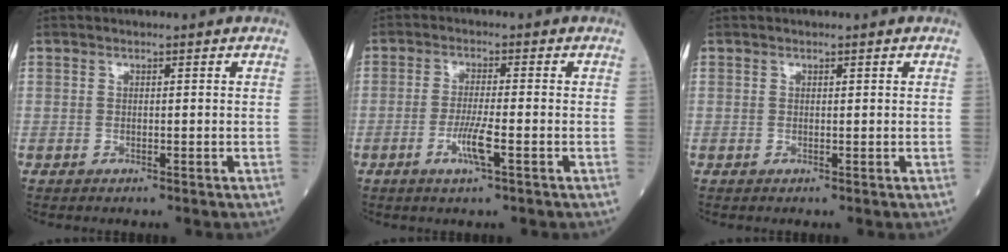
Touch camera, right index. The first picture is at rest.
{"total": 4.5, "force": [-1.8, 0.0, 4.1], "torque": [-0.082, -0.008, -0.036]}
{"total": 0.0}